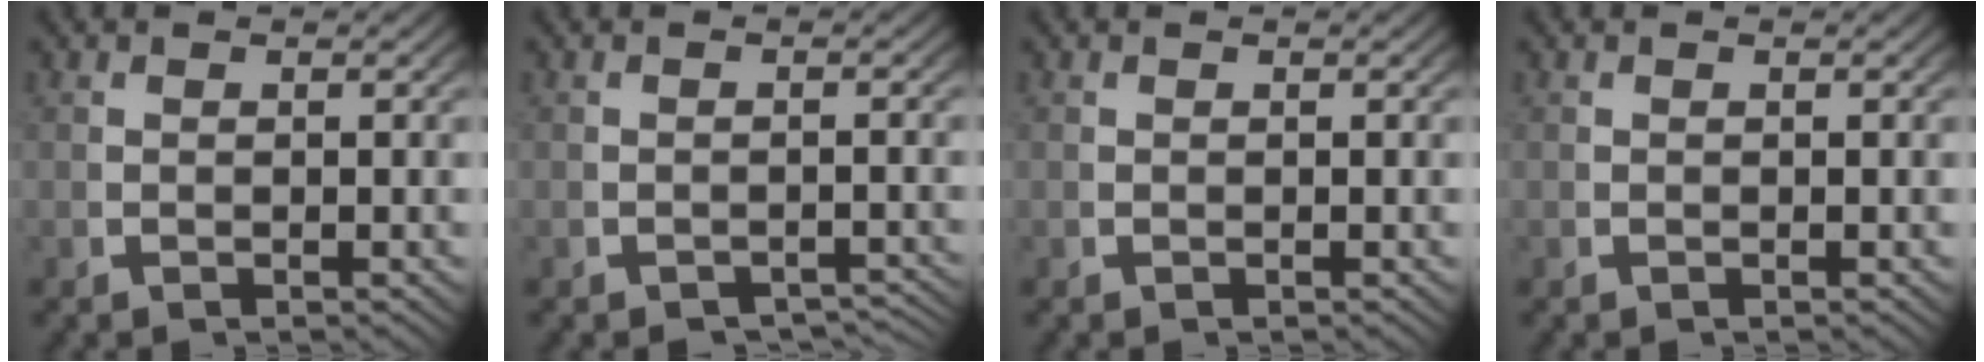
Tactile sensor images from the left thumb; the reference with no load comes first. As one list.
[{"total": 3.1, "force": [-2.9, 0.7, 0.8], "torque": [-0.004, -0.005, -0.041]}, {"total": 0.0}, {"total": 0.0}]